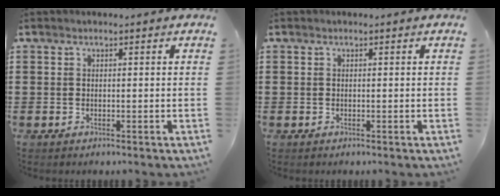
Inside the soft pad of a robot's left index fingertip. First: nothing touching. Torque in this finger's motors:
{"motor_torque": [0.00, 0.00, 0.00, 0.00]}